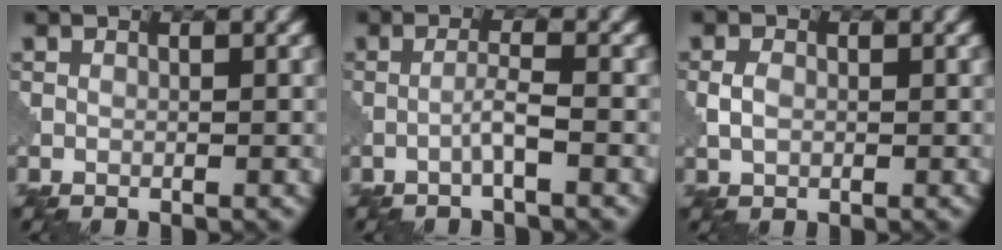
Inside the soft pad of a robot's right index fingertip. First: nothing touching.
{"total": 1.9, "force": [-0.9, 0.0, 1.7], "torque": [-0.032, 0.011, -0.023]}
{"total": 1.9, "force": [0.0, 1.4, 1.2], "torque": [-0.027, 0.002, 0.000]}